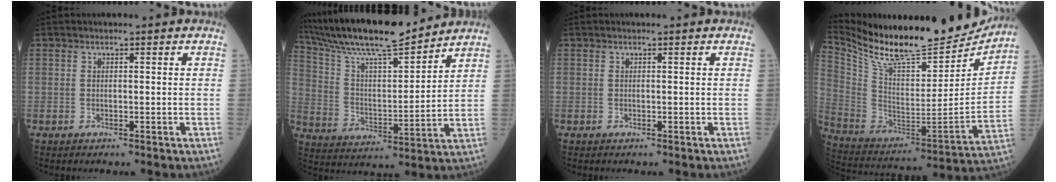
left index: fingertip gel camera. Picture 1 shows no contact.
{"total": 18.6, "force": [16.2, 1.6, 9.1], "torque": [-0.177, 0.015, 0.287]}
{"total": 0.0}
{"total": 23.9, "force": [21.3, 4.5, 9.8], "torque": [-0.189, -0.047, 0.338]}